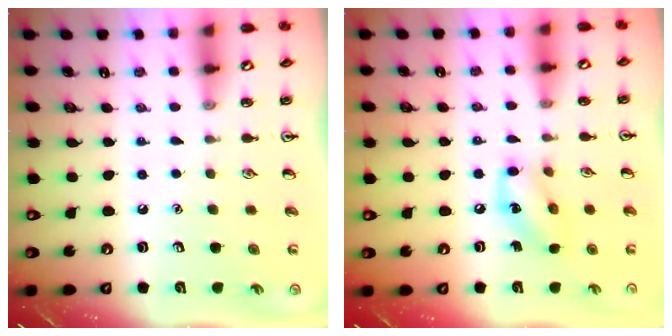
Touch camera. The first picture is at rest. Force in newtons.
{"total": 9.9, "press": 9.8, "slide": 1.3}